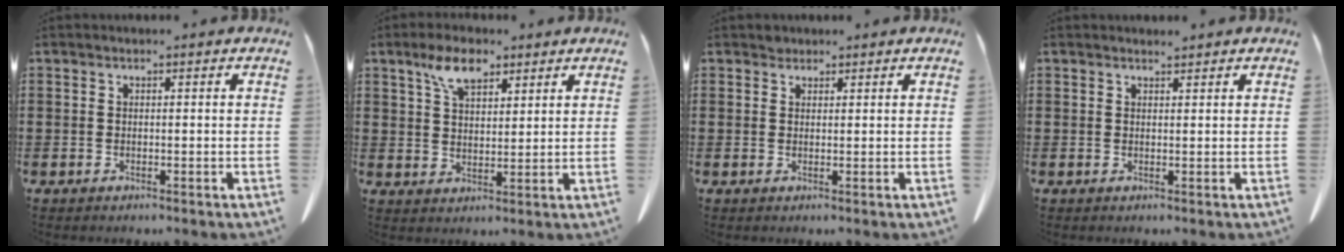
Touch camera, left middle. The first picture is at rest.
{"total": 6.3, "force": [4.0, 3.1, 3.7], "torque": [-0.085, 0.011, 0.073]}
{"total": 1.1, "force": [1.0, 0.5, 0.0], "torque": [-0.003, 0.001, 0.020]}
{"total": 1.0, "force": [1.0, 0.1, 0.2], "torque": [-0.006, 0.000, 0.019]}